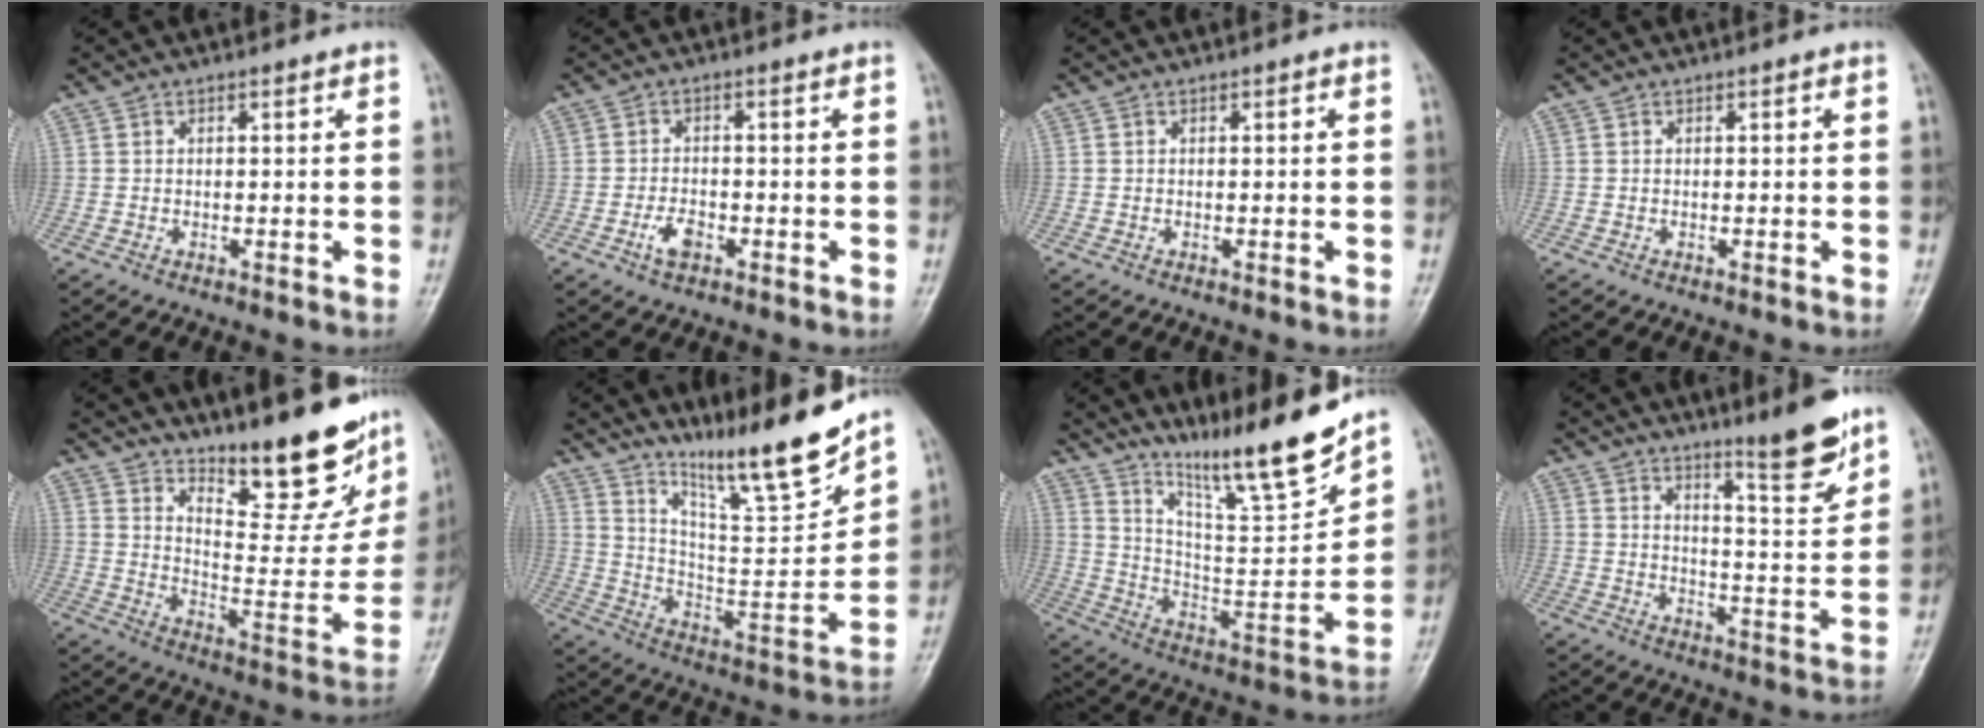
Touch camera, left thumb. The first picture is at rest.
{"total": 3.6, "force": [-1.8, 2.0, 2.4], "torque": [-0.044, 0.009, -0.034]}
{"total": 0.0}
{"total": 0.0}
{"total": 21.1, "force": [16.0, 6.3, 12.2], "torque": [-0.132, -0.117, 0.235]}
{"total": 17.7, "force": [14.3, 1.8, 10.2], "torque": [-0.134, -0.095, 0.254]}
{"total": 17.4, "force": [14.2, 1.6, 10.0], "torque": [-0.134, -0.094, 0.252]}
{"total": 9.7, "force": [7.2, 1.0, 6.4], "torque": [-0.082, -0.067, 0.115]}